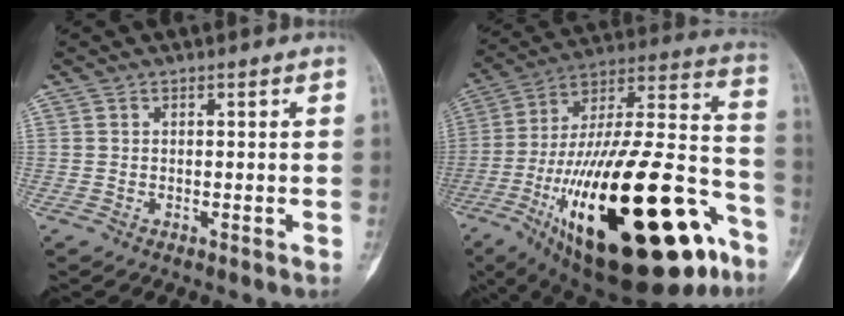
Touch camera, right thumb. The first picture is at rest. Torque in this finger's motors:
{"motor_torque": [3.11, 1.90, 2.69, -0.08, 1.06]}